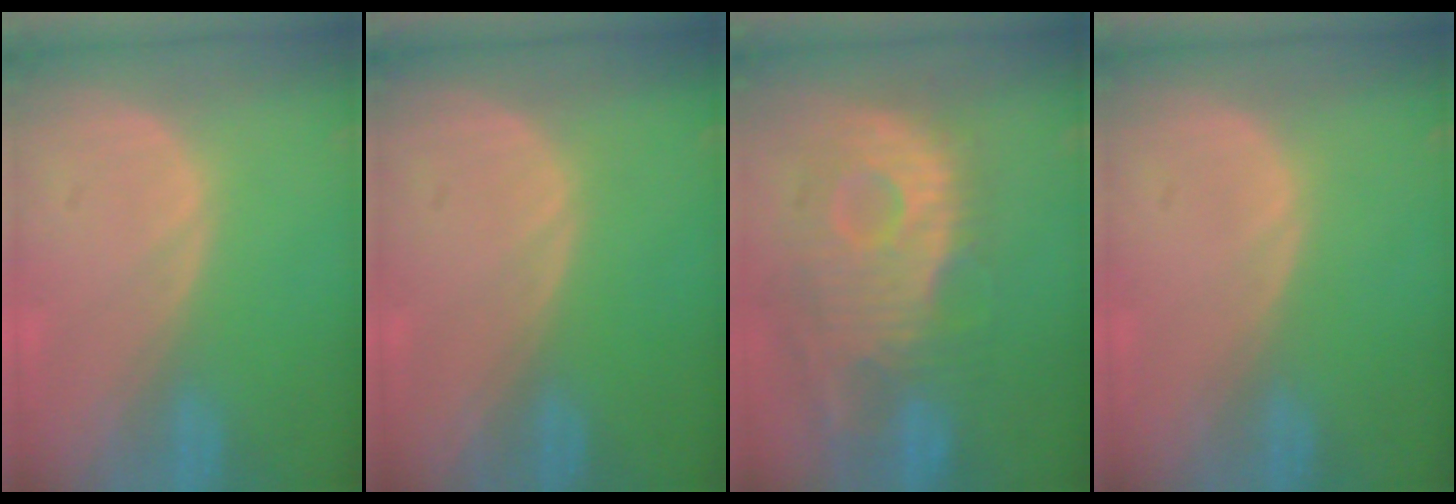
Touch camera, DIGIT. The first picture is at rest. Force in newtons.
{"total": 0.0}
{"total": 11.8, "press": 10.6, "slide": 5.1}
{"total": 0.0}